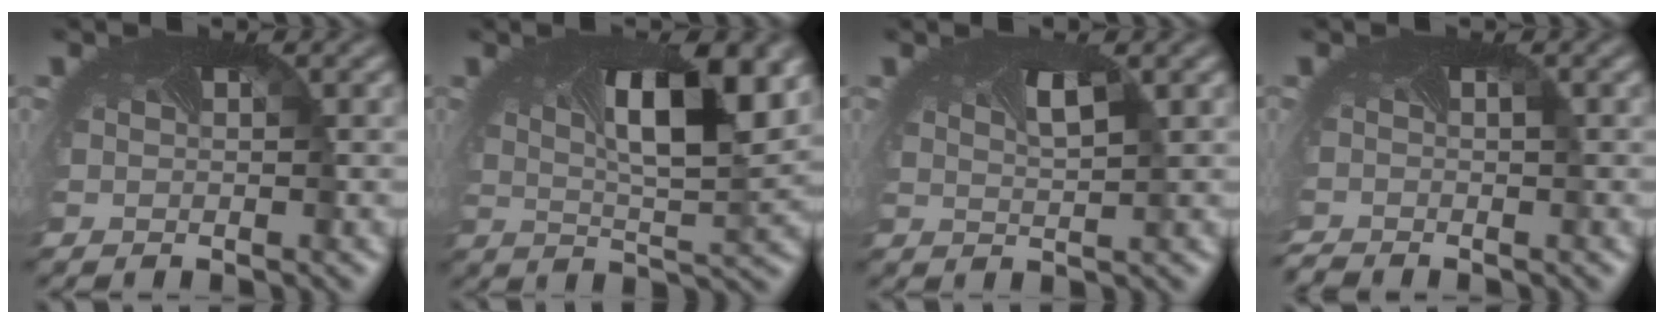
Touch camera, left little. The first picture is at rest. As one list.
[{"total": 8.9, "force": [2.7, 3.1, 7.9], "torque": [-0.129, -0.007, 0.044]}, {"total": 1.5, "force": [0.8, 0.1, 1.3], "torque": [-0.024, 0.001, 0.013]}, {"total": 1.7, "force": [-1.6, 0.0, 0.6], "torque": [-0.014, -0.013, -0.031]}]